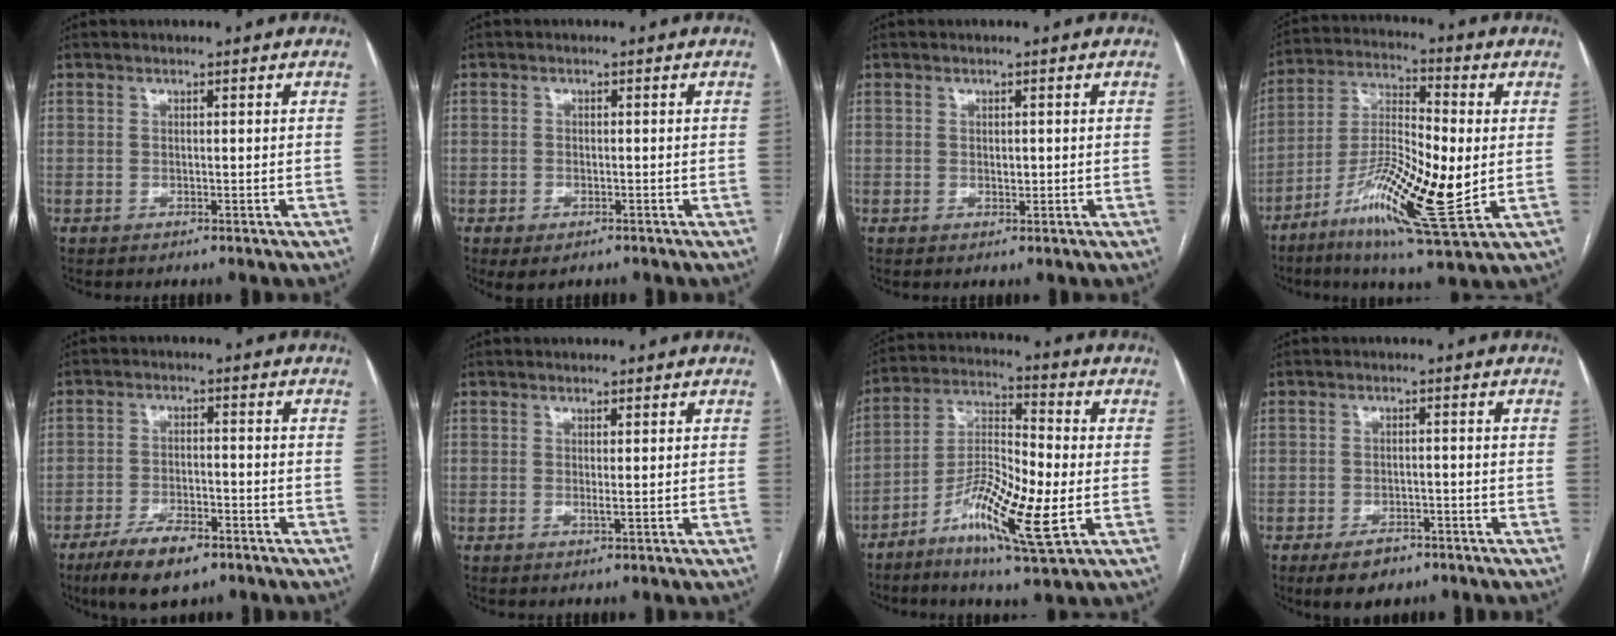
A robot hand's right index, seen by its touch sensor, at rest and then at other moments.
{"total": 2.5, "force": [-1.5, 1.3, 1.6], "torque": [-0.026, -0.003, -0.014]}
{"total": 1.1, "force": [0.0, 0.6, 0.9], "torque": [-0.012, 0.000, 0.001]}
{"total": 17.5, "force": [-4.0, 3.2, 16.7], "torque": [-0.323, -0.011, -0.070]}
{"total": 8.3, "force": [-5.6, 2.7, 5.5], "torque": [-0.099, -0.008, -0.093]}
{"total": 0.8, "force": [0.2, -0.1, 0.8], "torque": [-0.018, -0.003, 0.003]}
{"total": 14.1, "force": [-4.7, 2.2, 13.1], "torque": [-0.252, -0.008, -0.085]}
{"total": 4.8, "force": [-3.2, 2.4, 2.6], "torque": [-0.044, -0.002, -0.046]}